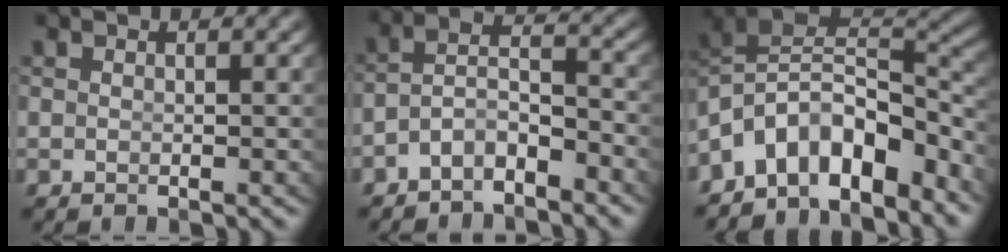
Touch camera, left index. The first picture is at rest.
{"total": 4.4, "force": [-2.8, 2.8, 2.0], "torque": [-0.035, -0.019, -0.045]}
{"total": 14.5, "force": [-3.5, 11.5, 8.1], "torque": [-0.175, -0.039, -0.052]}